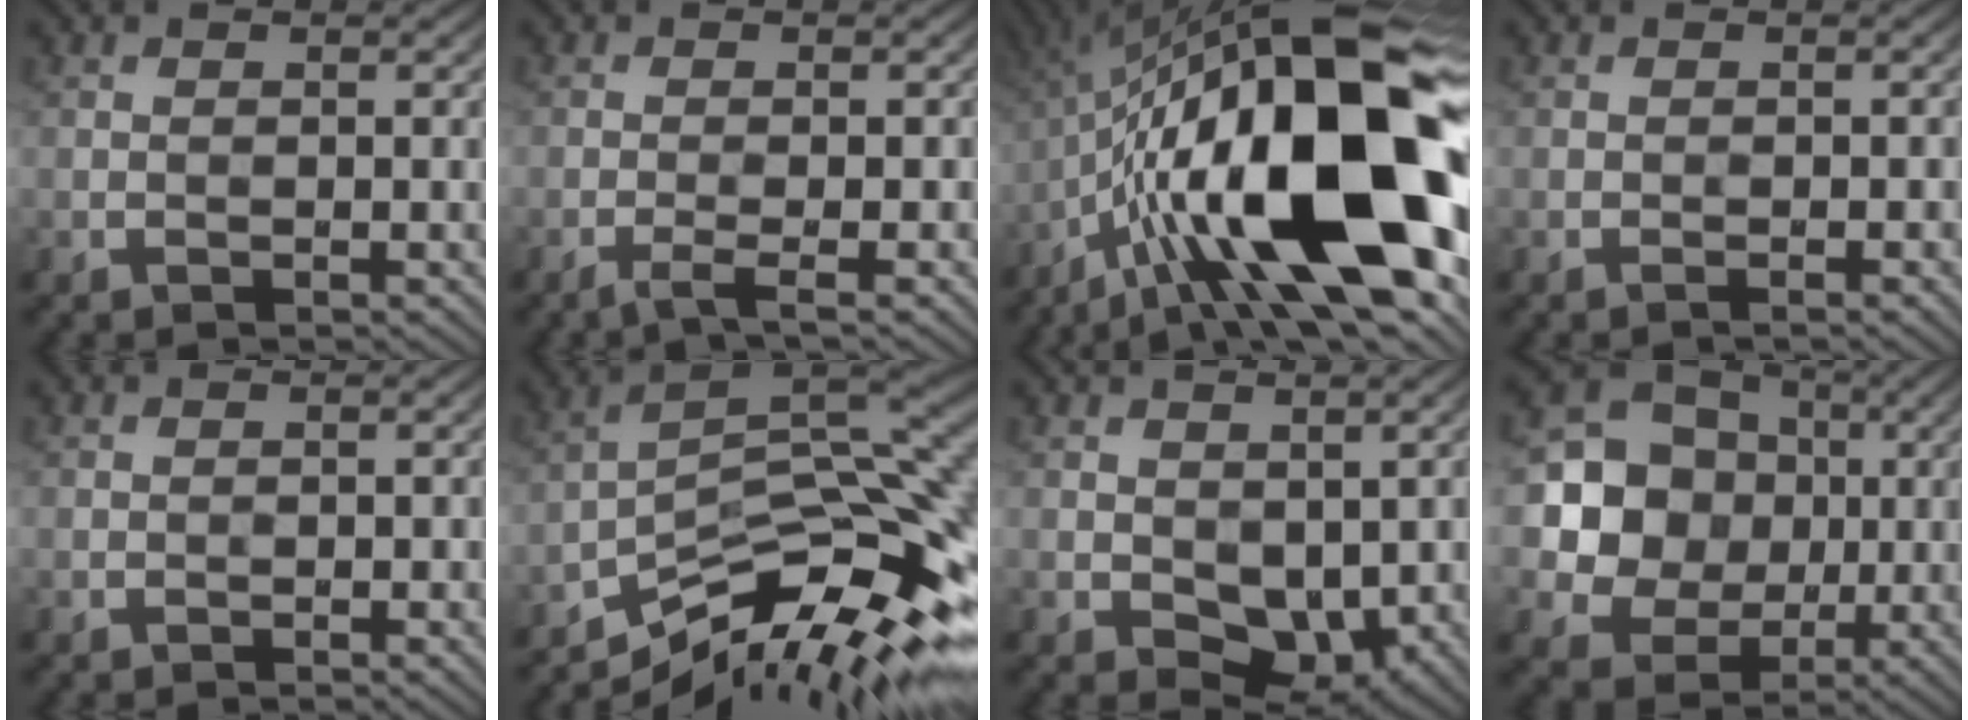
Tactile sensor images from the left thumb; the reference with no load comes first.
{"total": 2.4, "force": [-1.4, 0.3, 1.9], "torque": [-0.029, 0.007, -0.035]}
{"total": 23.1, "force": [-5.0, 8.1, 21.0], "torque": [-0.374, 0.011, -0.089]}
{"total": 0.9, "force": [-0.6, 0.2, 0.7], "torque": [-0.012, 0.001, -0.010]}
{"total": 0.9, "force": [-0.5, 0.5, 0.7], "torque": [-0.008, 0.001, -0.007]}
{"total": 14.0, "force": [-7.3, 4.5, 11.1], "torque": [-0.178, 0.007, -0.130]}
{"total": 5.5, "force": [-0.2, 3.7, 4.1], "torque": [-0.069, -0.014, 0.002]}
{"total": 12.9, "force": [0.6, 11.7, 5.5], "torque": [-0.151, 0.003, 0.004]}